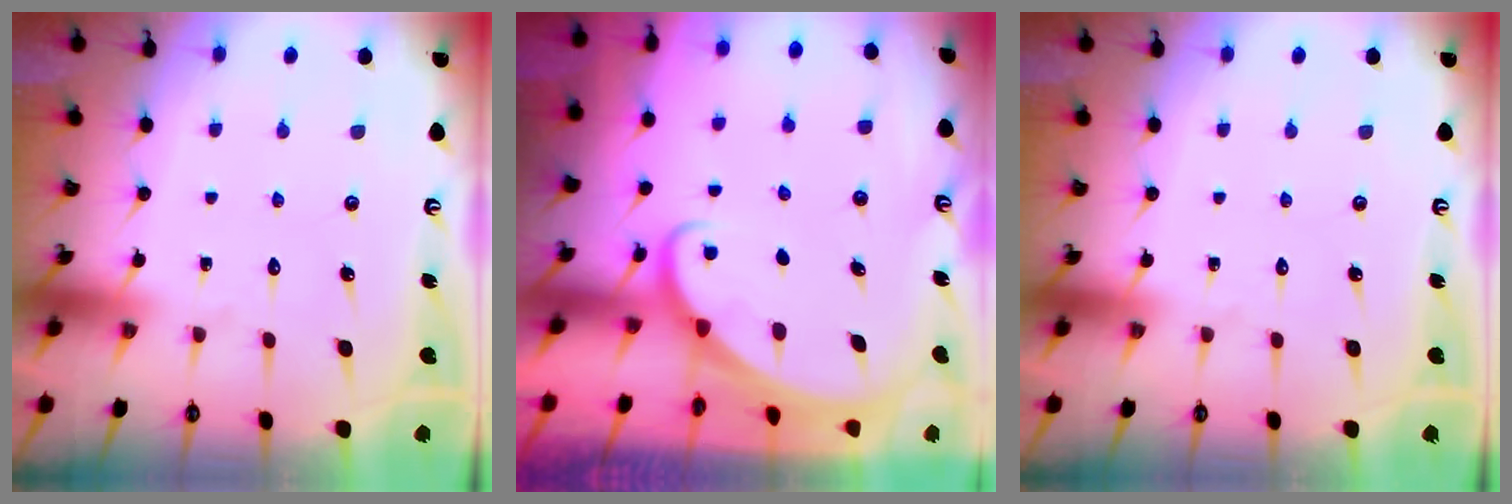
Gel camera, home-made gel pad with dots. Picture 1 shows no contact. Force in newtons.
{"total": 1.6, "press": 1.6, "slide": 0.1}
{"total": 0.0}